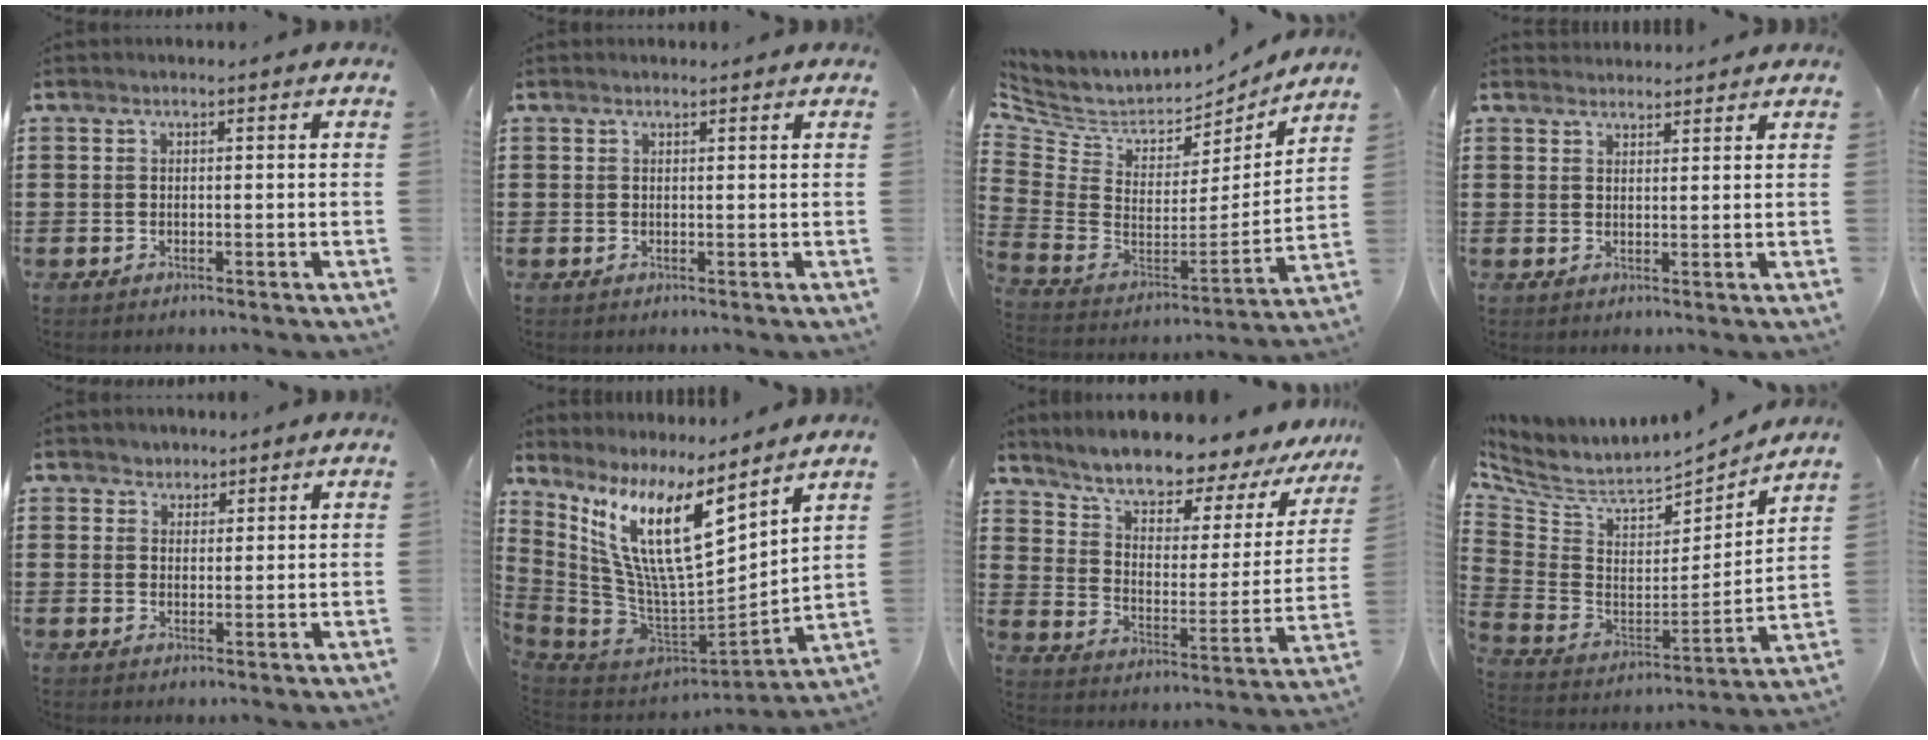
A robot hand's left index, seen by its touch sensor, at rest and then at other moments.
{"total": 0.8, "force": [0.7, 0.1, 0.1], "torque": [-0.005, -0.001, 0.015]}
{"total": 4.7, "force": [3.9, 2.6, 0.7], "torque": [-0.048, -0.043, 0.067]}
{"total": 2.1, "force": [2.0, 0.2, -0.2], "torque": [-0.002, -0.002, 0.040]}
{"total": 2.3, "force": [1.7, 1.5, -0.2], "torque": [-0.006, 0.009, 0.032]}
{"total": 15.0, "force": [7.7, 3.8, 12.3], "torque": [-0.281, -0.050, 0.128]}
{"total": 5.6, "force": [5.2, 0.9, 1.9], "torque": [-0.064, -0.037, 0.083]}
{"total": 5.5, "force": [4.9, 1.6, 1.8], "torque": [-0.070, -0.053, 0.079]}